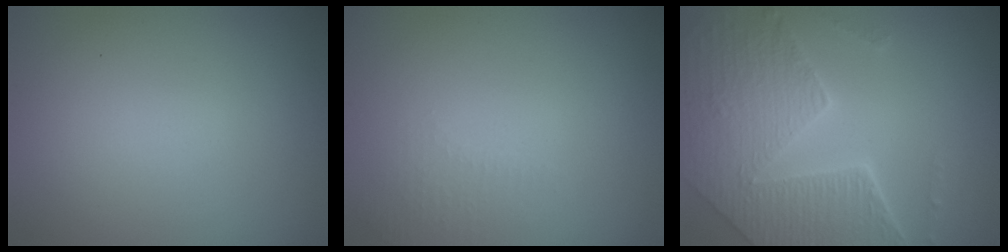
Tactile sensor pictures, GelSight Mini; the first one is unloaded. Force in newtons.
{"total": 1.4, "press": 1.3, "slide": 0.4}
{"total": 8.3, "press": 5.9, "slide": 5.9}